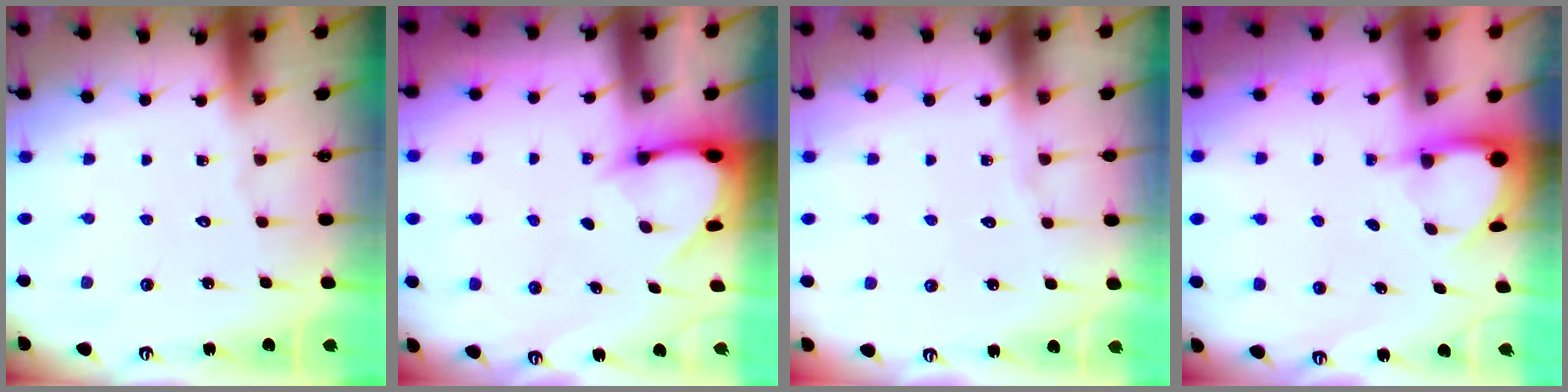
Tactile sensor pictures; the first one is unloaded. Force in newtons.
{"total": 3.6, "press": 3.6, "slide": 0.3}
{"total": 4.4, "press": 4.4, "slide": 0.4}
{"total": 3.4, "press": 3.4, "slide": 0.3}